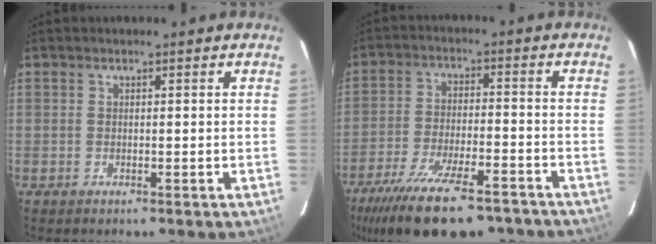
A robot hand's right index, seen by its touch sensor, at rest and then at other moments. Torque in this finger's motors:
{"motor_torque": [1.34, -0.80, 0.95, 0.21]}